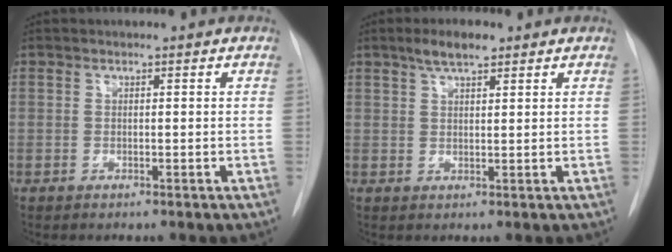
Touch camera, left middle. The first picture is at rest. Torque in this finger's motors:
{"motor_torque": [0.21, -0.20, 0.04, 0.02]}